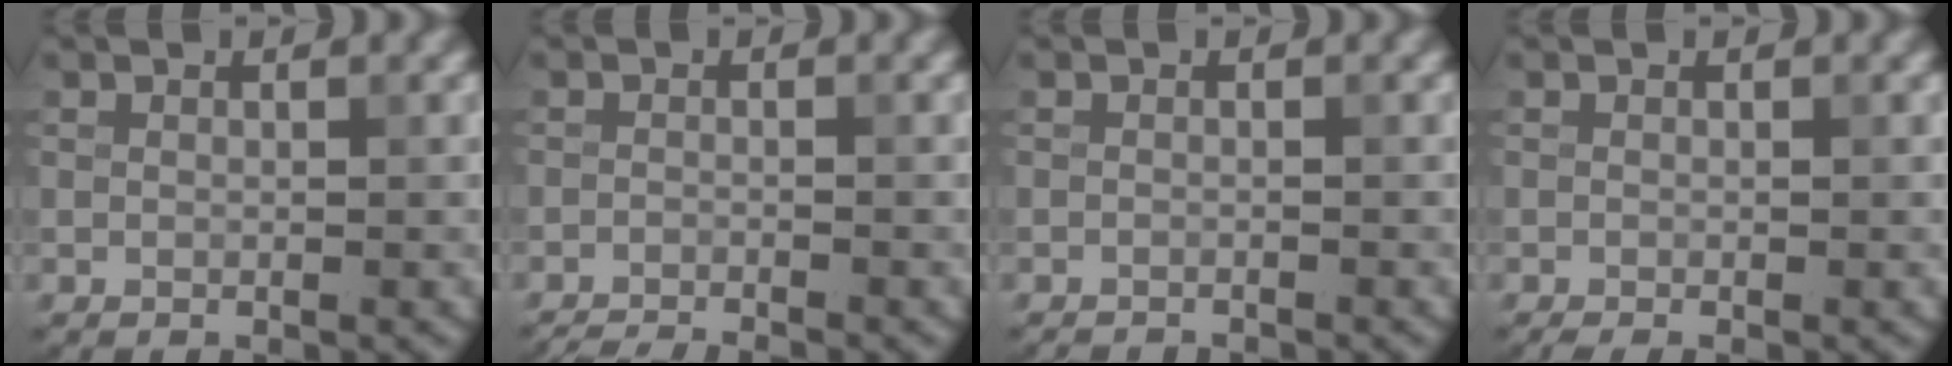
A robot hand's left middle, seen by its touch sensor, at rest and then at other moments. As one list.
[{"total": 3.8, "force": [-3.6, 0.4, 1.2], "torque": [-0.019, -0.016, -0.061]}, {"total": 2.1, "force": [-2.0, 0.2, 0.5], "torque": [-0.001, -0.009, -0.031]}, {"total": 1.0, "force": [-0.6, 0.2, 0.7], "torque": [-0.011, -0.007, -0.012]}]